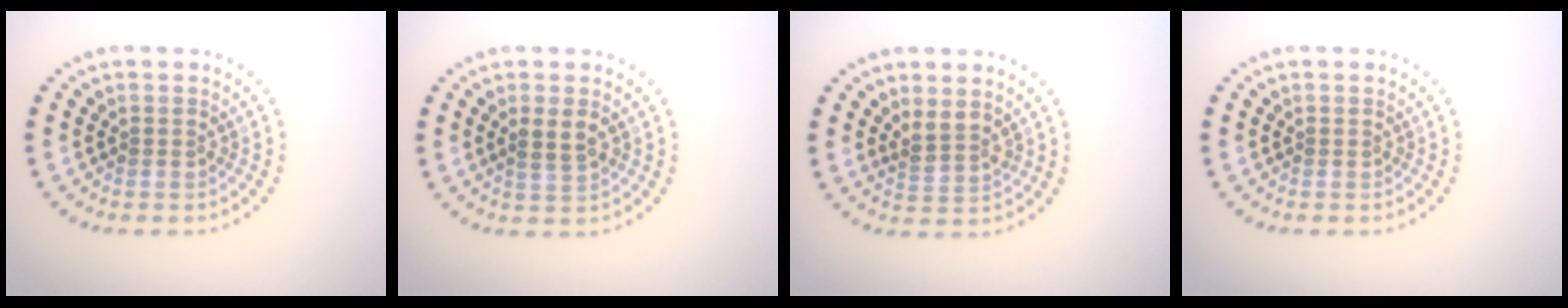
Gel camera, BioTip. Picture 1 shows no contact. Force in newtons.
{"total": 1.9, "press": 1.9, "slide": 0.5}
{"total": 2.0, "press": 1.4, "slide": 1.3}
{"total": 0.0}